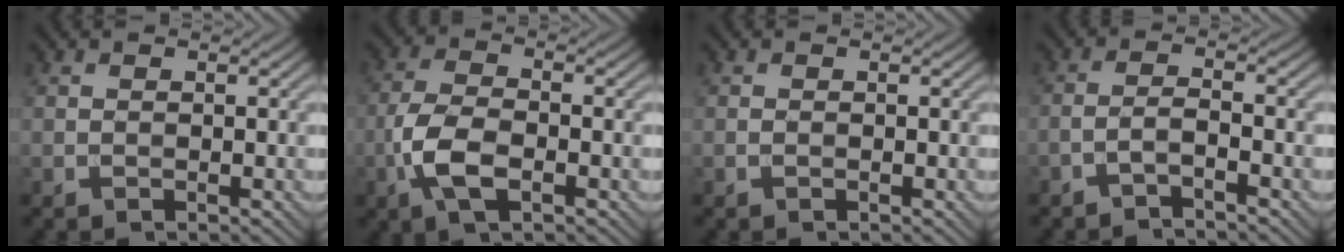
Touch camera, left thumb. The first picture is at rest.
{"total": 6.4, "force": [-2.5, 2.9, 5.2], "torque": [-0.120, -0.003, -0.058]}
{"total": 0.0}
{"total": 2.4, "force": [-1.9, 0.3, 1.5], "torque": [-0.028, 0.008, -0.048]}